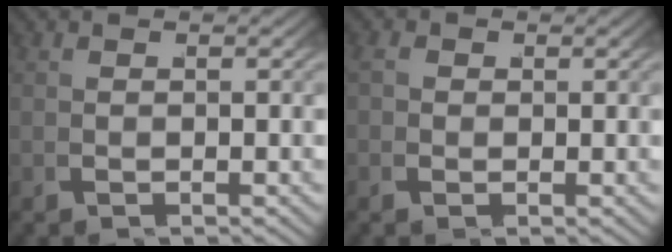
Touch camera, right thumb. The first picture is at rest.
{"total": 1.1, "force": [0.0, 1.1, 0.2], "torque": [-0.002, 0.002, -0.003]}